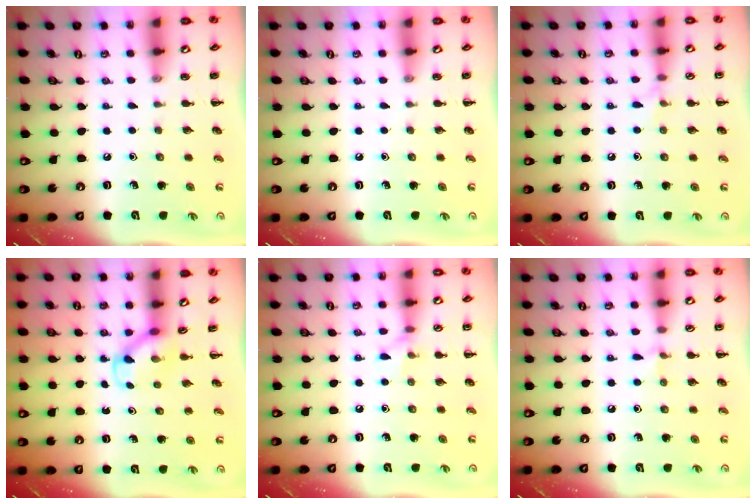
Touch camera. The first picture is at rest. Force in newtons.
{"total": 0.0}
{"total": 4.6, "press": 4.2, "slide": 1.7}
{"total": 3.3, "press": 3.0, "slide": 1.2}
{"total": 5.6, "press": 5.4, "slide": 1.6}
{"total": 4.9, "press": 4.6, "slide": 1.5}